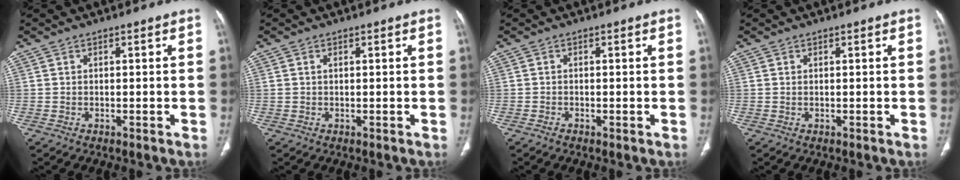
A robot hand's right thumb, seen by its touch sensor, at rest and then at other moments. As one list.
[{"total": 0.8, "force": [0.3, 0.4, 0.6], "torque": [-0.016, 0.007, 0.008]}, {"total": 0.6, "force": [-0.3, 0.3, 0.5], "torque": [-0.008, -0.001, -0.007]}, {"total": 0.0}]